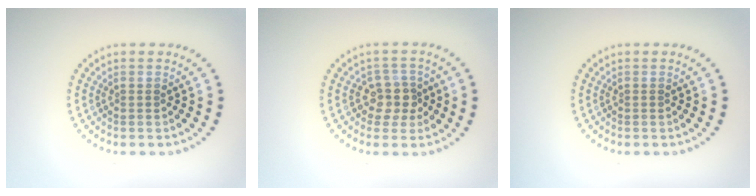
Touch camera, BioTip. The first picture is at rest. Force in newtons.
{"total": 2.7, "press": 2.3, "slide": 1.3}
{"total": 0.0}